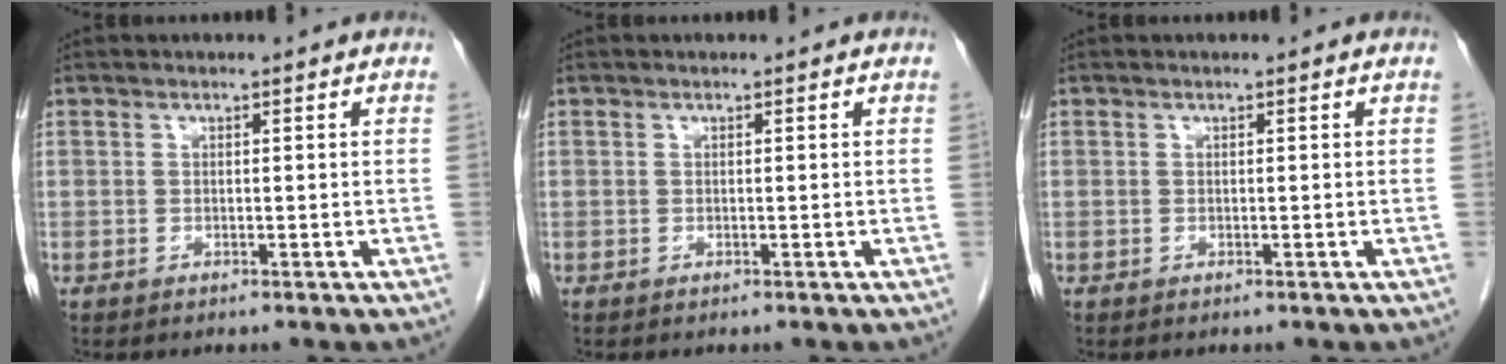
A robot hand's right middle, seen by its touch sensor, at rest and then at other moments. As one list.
[{"total": 0.0}, {"total": 0.0}]